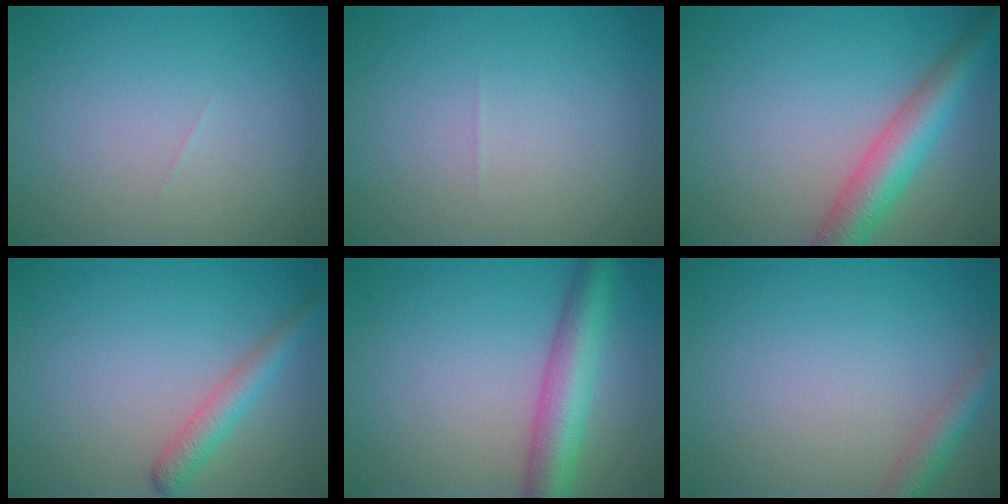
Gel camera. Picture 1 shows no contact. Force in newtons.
{"total": 0.0}
{"total": 5.4, "press": 5.4, "slide": 0.2}
{"total": 2.5, "press": 2.5, "slide": 0.1}
{"total": 5.6, "press": 5.6, "slide": 0.2}
{"total": 2.4, "press": 2.4, "slide": 0.1}